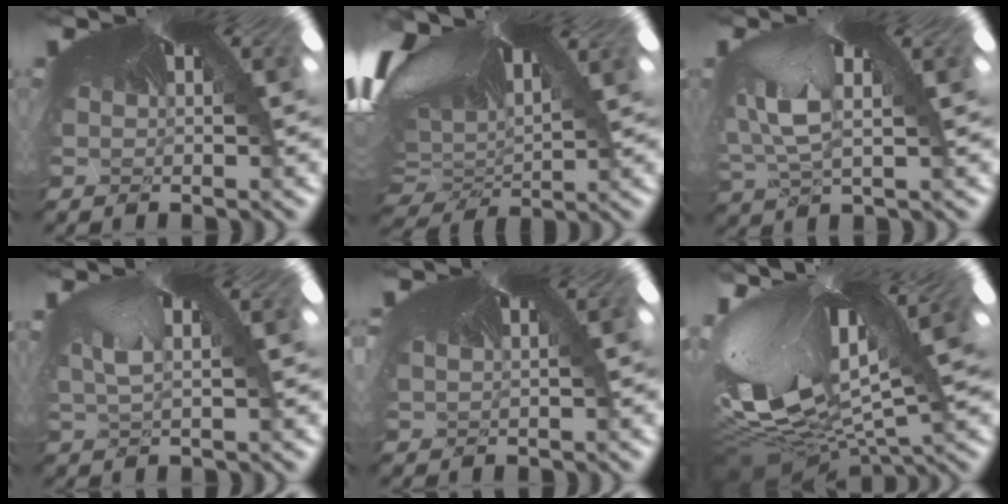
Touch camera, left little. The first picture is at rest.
{"total": 2.6, "force": [-1.5, 1.6, 1.4], "torque": [-0.059, -0.056, 0.011]}
{"total": 3.8, "force": [-3.2, 1.6, -1.3], "torque": [-0.040, -0.060, -0.015]}
{"total": 1.5, "force": [-1.1, 0.7, 0.7], "torque": [-0.039, -0.025, 0.020]}
{"total": 1.6, "force": [0.5, 0.7, 1.4], "torque": [-0.042, 0.003, 0.014]}
{"total": 2.8, "force": [-2.4, 1.3, 0.8], "torque": [-0.078, -0.085, 0.002]}